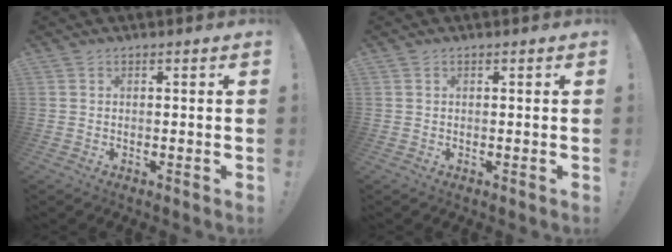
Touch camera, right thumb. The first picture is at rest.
{"total": 0.0}